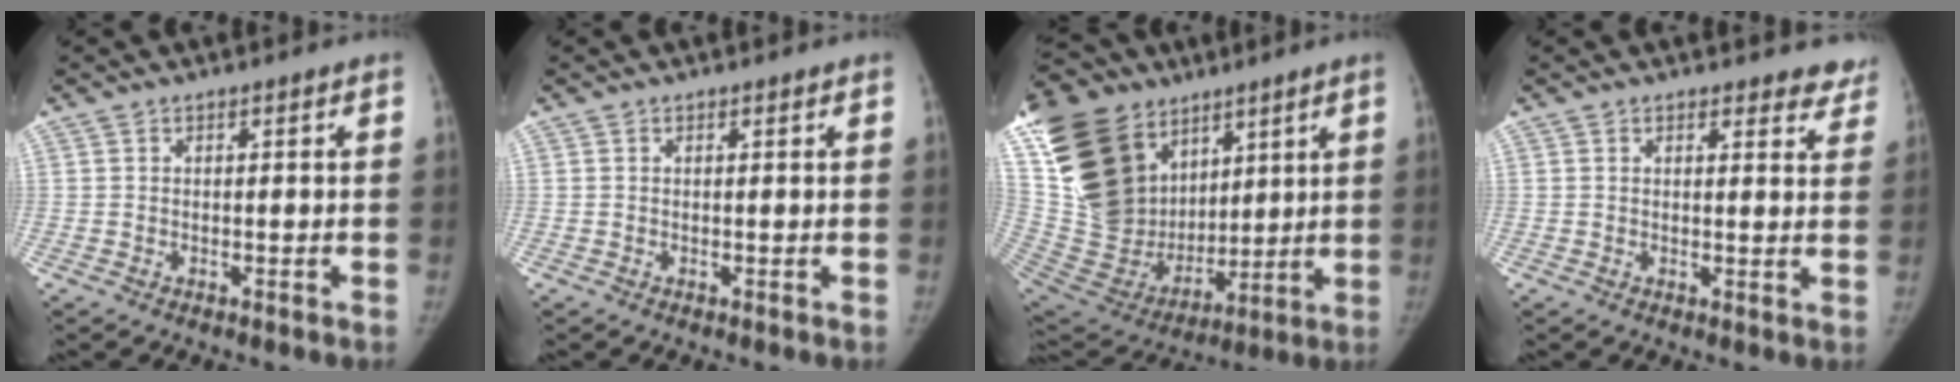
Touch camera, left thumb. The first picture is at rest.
{"total": 0.0}
{"total": 29.2, "force": [13.6, 20.2, 16.0], "torque": [-0.324, 0.002, 0.271]}
{"total": 5.8, "force": [5.3, 2.2, 1.0], "torque": [0.031, -0.026, 0.043]}